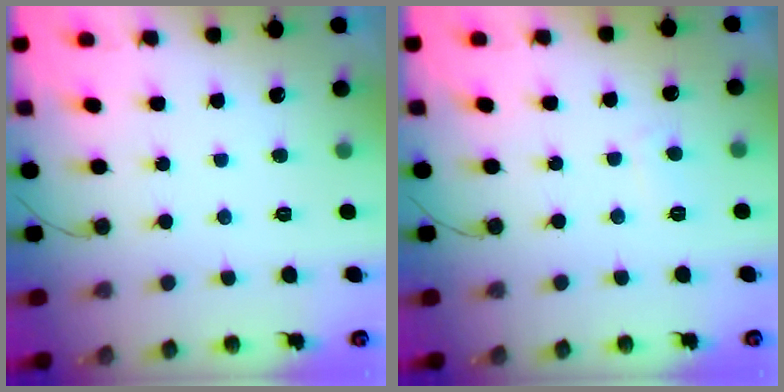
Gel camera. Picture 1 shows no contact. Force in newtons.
{"total": 1.6, "press": 1.5, "slide": 0.6}